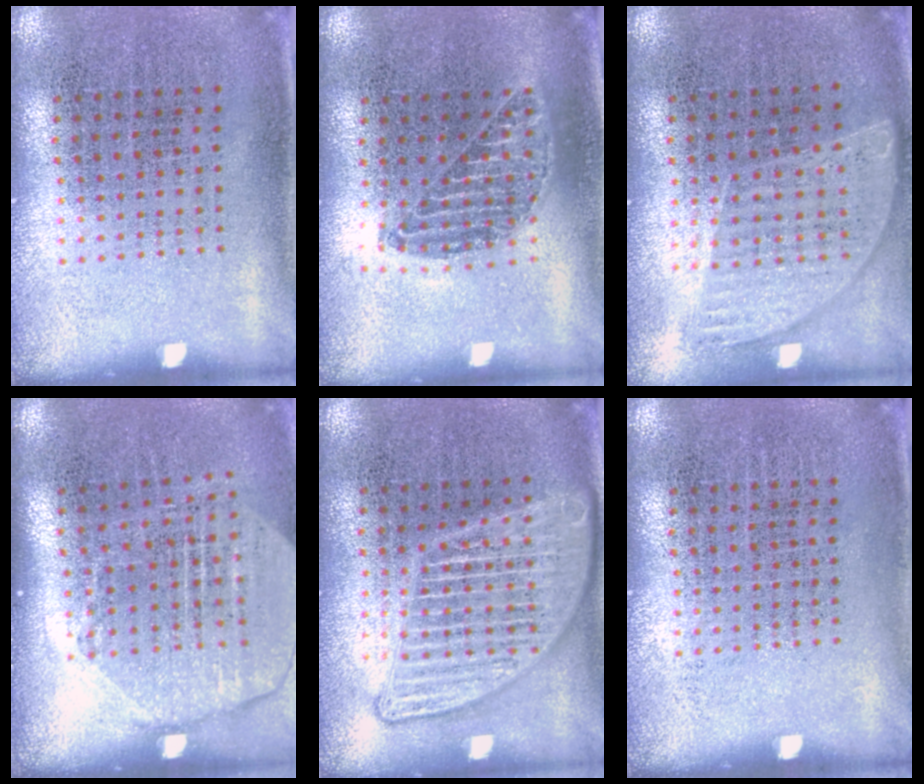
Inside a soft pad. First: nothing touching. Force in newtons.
{"total": 1.1, "press": 1.0, "slide": 0.4}
{"total": 0.8, "press": 0.8, "slide": 0.2}
{"total": 1.9, "press": 1.7, "slide": 0.9}
{"total": 3.0, "press": 2.9, "slide": 0.3}
{"total": 0.0}